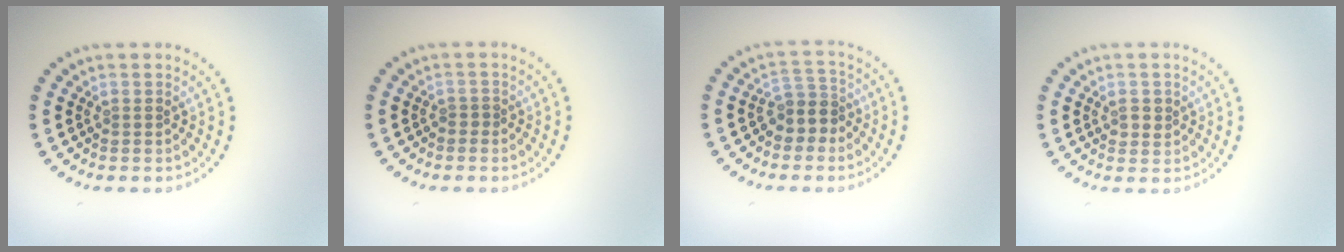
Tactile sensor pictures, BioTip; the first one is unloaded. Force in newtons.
{"total": 0.5, "press": 0.2, "slide": 0.5}
{"total": 2.7, "press": 2.2, "slide": 1.5}
{"total": 1.3, "press": 1.3, "slide": 0.2}